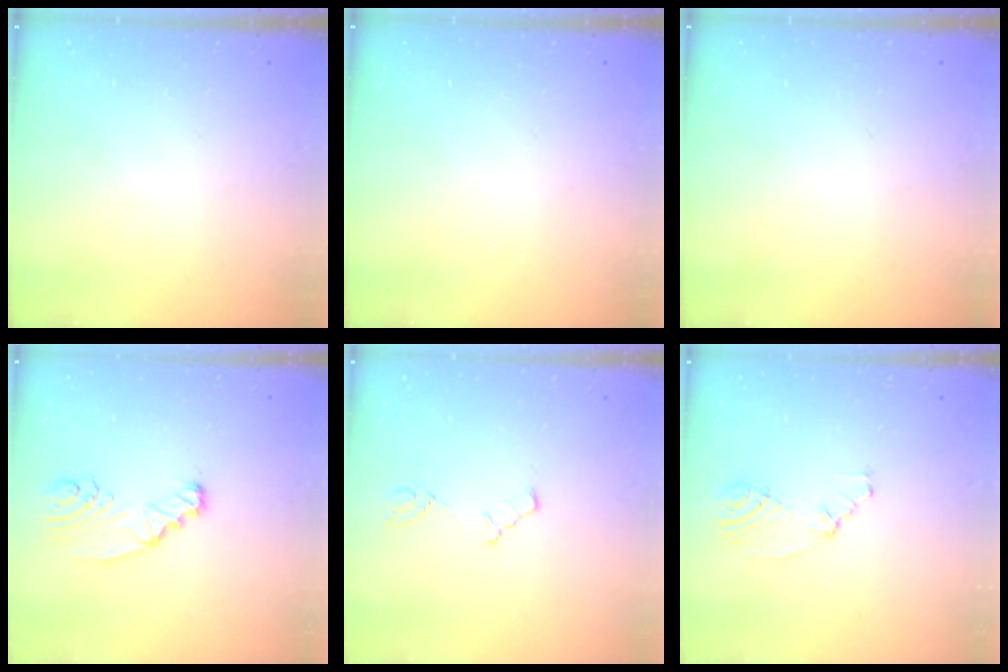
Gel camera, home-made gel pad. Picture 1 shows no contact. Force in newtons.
{"total": 0.0}
{"total": 0.0}
{"total": 4.1, "press": 4.1, "slide": 0.4}
{"total": 3.5, "press": 3.4, "slide": 0.5}
{"total": 5.1, "press": 2.3, "slide": 4.6}